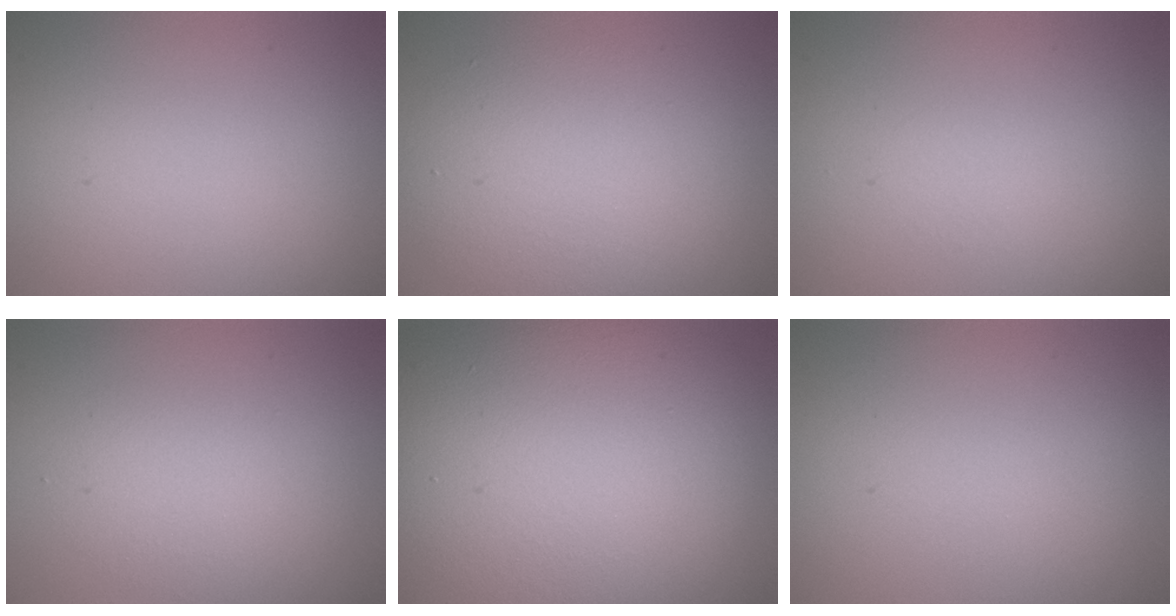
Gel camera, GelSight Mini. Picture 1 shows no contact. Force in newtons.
{"total": 5.6, "press": 5.6, "slide": 0.2}
{"total": 0.5, "press": 0.5, "slide": 0.1}
{"total": 2.4, "press": 2.4, "slide": 0.3}
{"total": 18.3, "press": 18.3, "slide": 0.7}
{"total": 0.0}